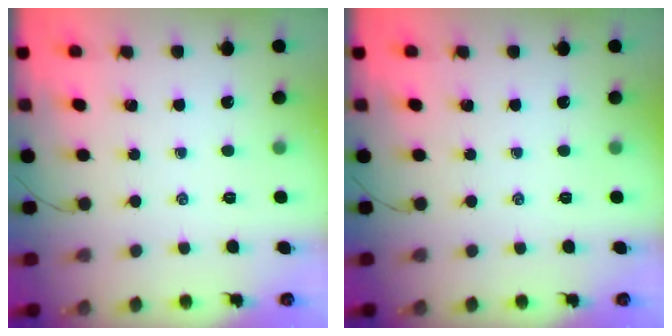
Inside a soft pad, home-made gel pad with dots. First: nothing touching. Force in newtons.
{"total": 0.0}